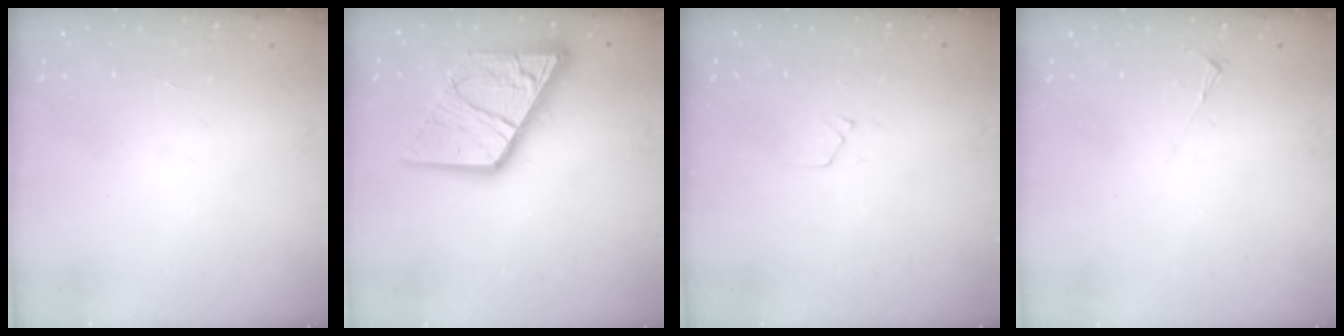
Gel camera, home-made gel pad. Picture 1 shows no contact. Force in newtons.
{"total": 20.2, "press": 20.0, "slide": 2.4}
{"total": 4.3, "press": 4.3, "slide": 0.5}
{"total": 2.1, "press": 2.0, "slide": 0.4}